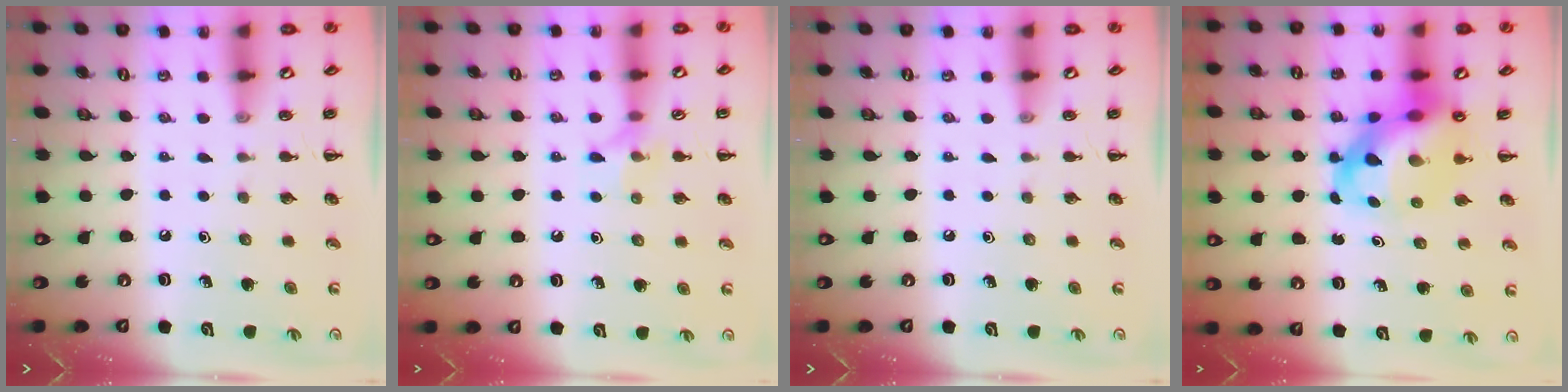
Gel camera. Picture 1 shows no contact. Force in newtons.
{"total": 6.4, "press": 6.4, "slide": 0.9}
{"total": 0.0}
{"total": 11.8, "press": 11.4, "slide": 3.1}